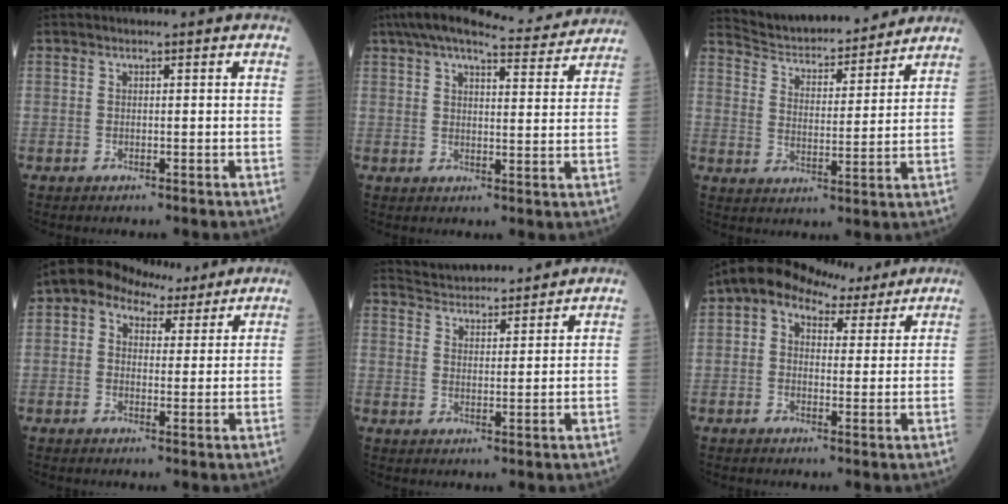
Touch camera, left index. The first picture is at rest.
{"total": 15.3, "force": [14.0, 1.9, 5.9], "torque": [-0.090, 0.019, 0.183]}
{"total": 15.3, "force": [14.6, 2.4, 4.2], "torque": [-0.065, 0.003, 0.220]}
{"total": 6.8, "force": [4.5, 4.4, 2.7], "torque": [-0.044, 0.040, 0.072]}
{"total": 9.6, "force": [9.3, 1.5, 1.8], "torque": [-0.032, 0.020, 0.141]}
{"total": 7.9, "force": [5.2, 4.6, 3.8], "torque": [-0.062, 0.043, 0.082]}